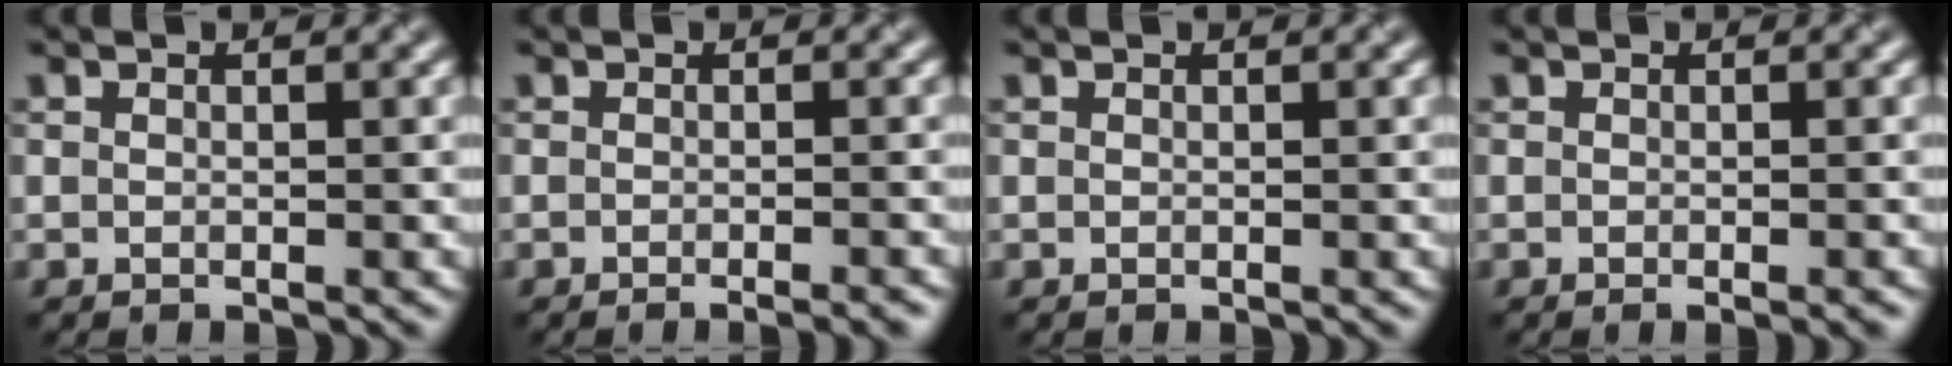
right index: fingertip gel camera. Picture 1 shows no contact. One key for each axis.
{"total": 2.0, "fx": -1.3, "fy": 0.4, "fz": 1.4, "tx": -0.009, "ty": -0.003, "tz": -0.020}
{"total": 0.0}
{"total": 1.2, "fx": -0.6, "fy": 0.1, "fz": 1.0, "tx": -0.010, "ty": -0.004, "tz": -0.009}